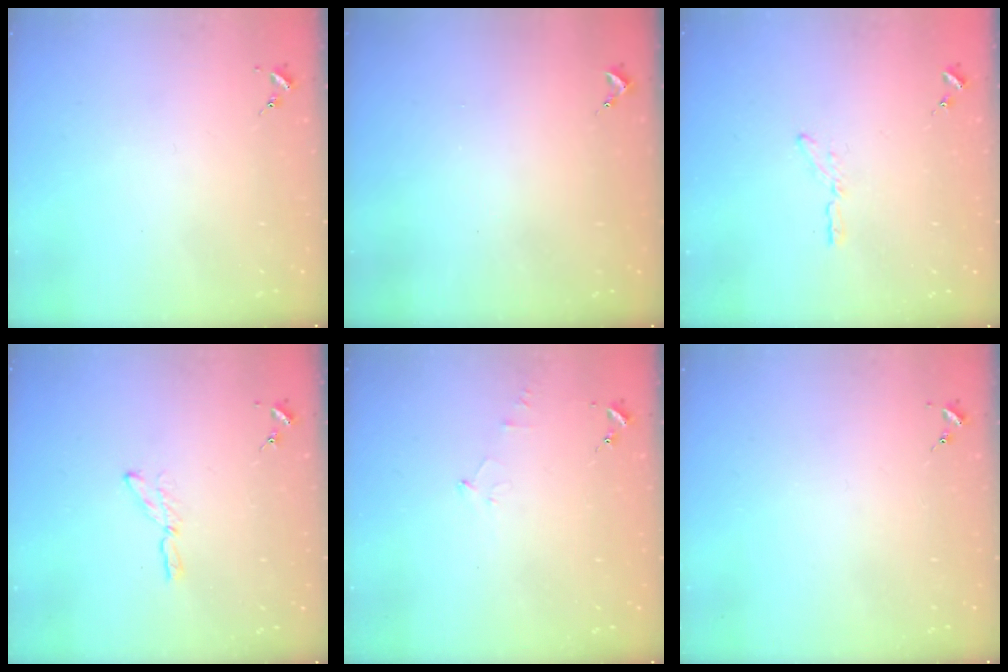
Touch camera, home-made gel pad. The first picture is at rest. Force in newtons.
{"total": 0.7, "press": 0.7, "slide": 0.1}
{"total": 3.3, "press": 3.3, "slide": 0.3}
{"total": 4.5, "press": 4.5, "slide": 0.3}
{"total": 4.1, "press": 4.1, "slide": 0.5}
{"total": 0.0}